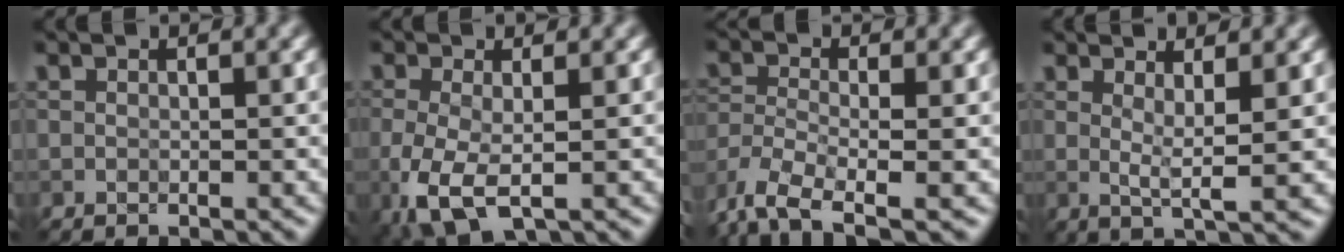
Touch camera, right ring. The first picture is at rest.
{"total": 5.3, "force": [-1.6, 2.5, 4.3], "torque": [-0.115, -0.015, -0.030]}
{"total": 6.0, "force": [-4.2, 2.2, 3.7], "torque": [-0.081, -0.010, -0.089]}
{"total": 2.6, "force": [1.0, 0.4, 2.3], "torque": [-0.041, -0.011, 0.017]}